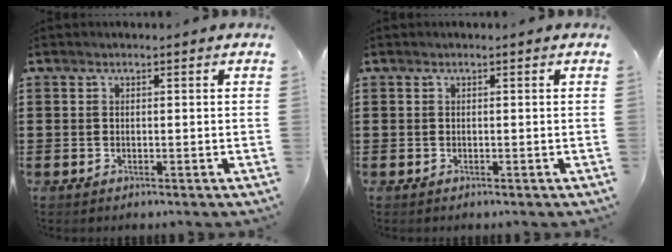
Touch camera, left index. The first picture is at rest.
{"total": 0.0}